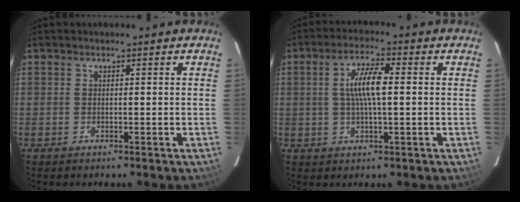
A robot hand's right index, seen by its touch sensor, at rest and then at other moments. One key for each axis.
{"total": 7.1, "fx": 0.7, "fy": 1.8, "fz": 6.8, "tx": -0.128, "ty": 0.007, "tz": 0.015}